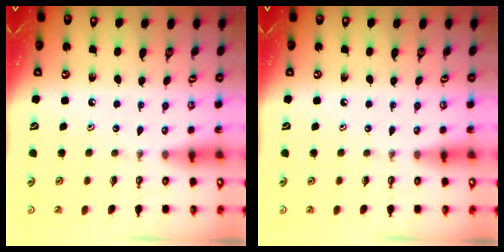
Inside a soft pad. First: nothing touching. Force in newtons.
{"total": 0.0}